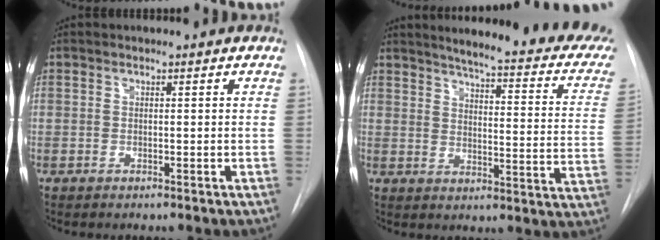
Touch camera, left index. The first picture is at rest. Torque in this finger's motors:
{"motor_torque": [0.39, -0.52, 0.26, 0.09]}